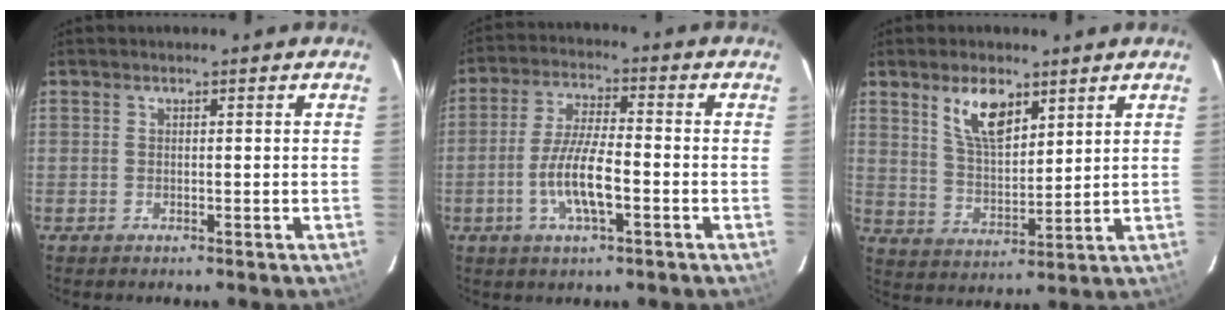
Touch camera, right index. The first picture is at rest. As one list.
[{"total": 9.0, "force": [-3.0, 2.1, 8.2], "torque": [-0.166, -0.003, -0.059]}, {"total": 8.7, "force": [5.2, 3.7, 5.9], "torque": [-0.107, 0.006, 0.105]}]